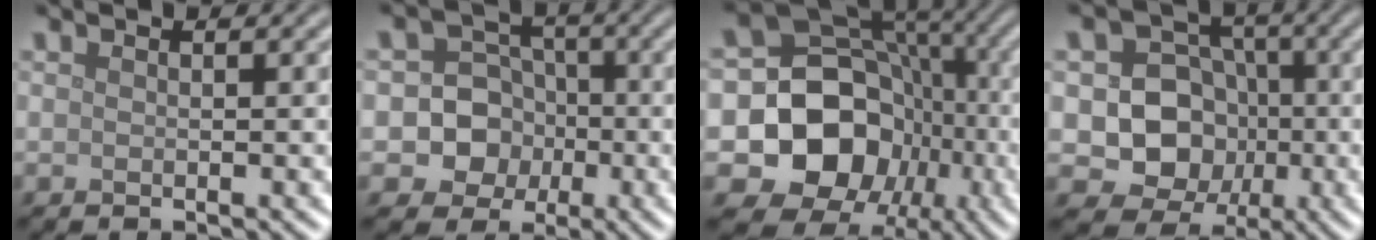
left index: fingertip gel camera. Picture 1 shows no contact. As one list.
[{"total": 7.2, "force": [-1.5, 6.8, 1.7], "torque": [-0.009, 0.019, -0.047]}, {"total": 14.4, "force": [-2.7, 12.4, 6.8], "torque": [-0.114, -0.014, -0.074]}, {"total": 7.1, "force": [-0.6, 6.5, 2.9], "torque": [-0.024, -0.002, -0.031]}]